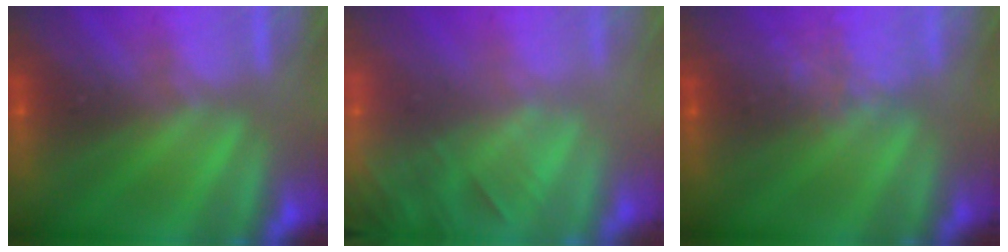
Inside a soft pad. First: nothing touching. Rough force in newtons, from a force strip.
{"total": 10.8}
{"total": 2.3}